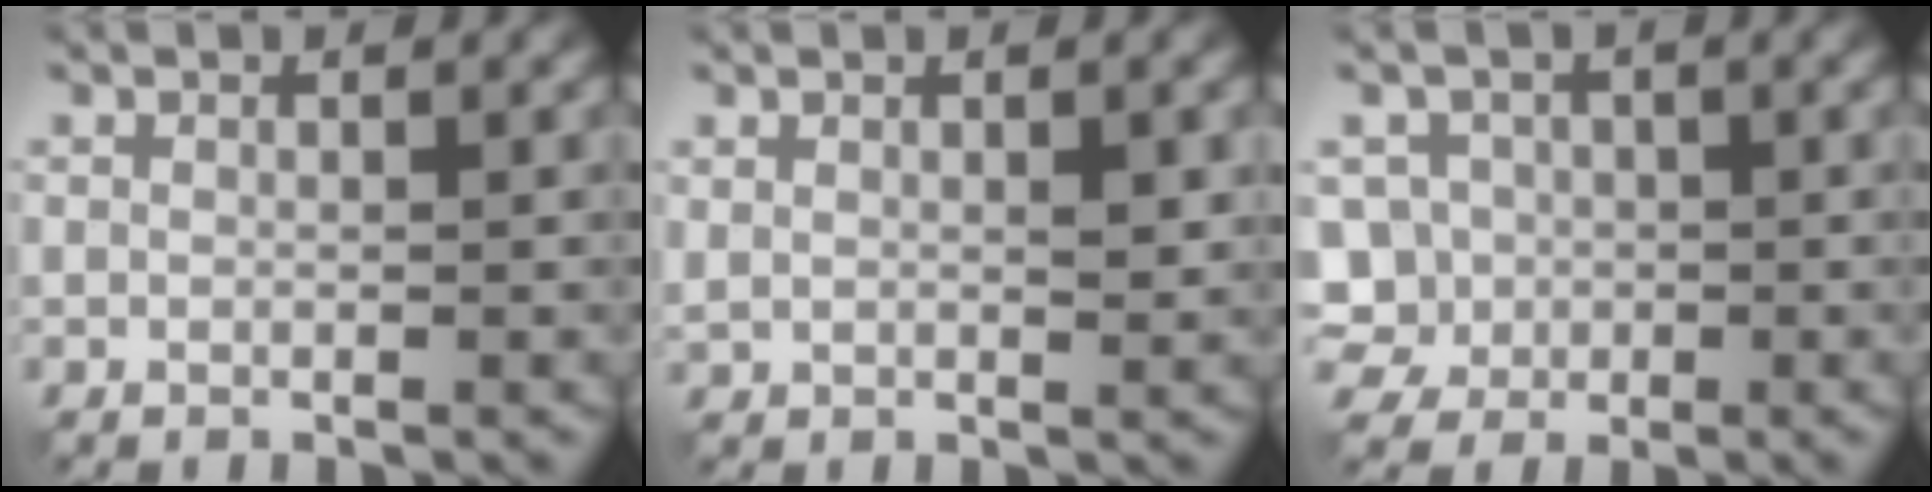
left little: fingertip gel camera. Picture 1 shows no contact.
{"total": 1.8, "force": [0.5, 0.8, 1.5], "torque": [-0.032, -0.005, 0.017]}
{"total": 6.0, "force": [-0.5, 5.7, 1.9], "torque": [-0.050, 0.026, -0.024]}